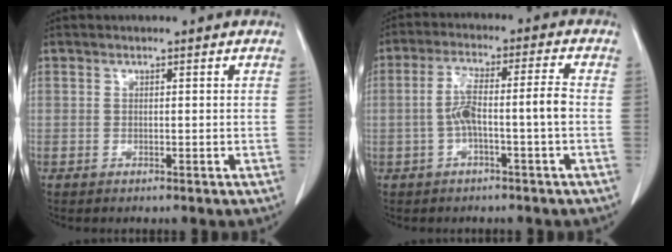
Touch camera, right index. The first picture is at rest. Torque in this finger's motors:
{"motor_torque": [0.96, -0.30, 0.53, 0.13]}